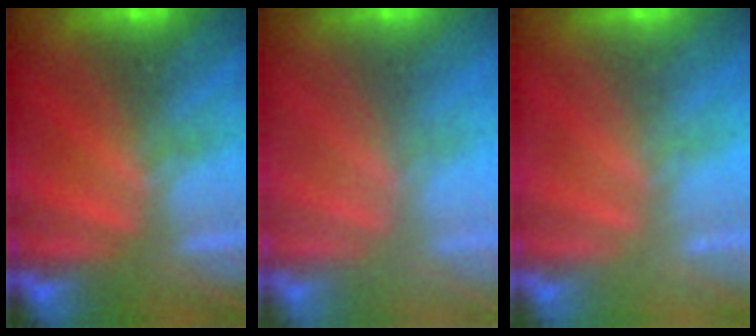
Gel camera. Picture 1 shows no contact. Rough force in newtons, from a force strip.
{"total": 2.7}
{"total": 2.4}